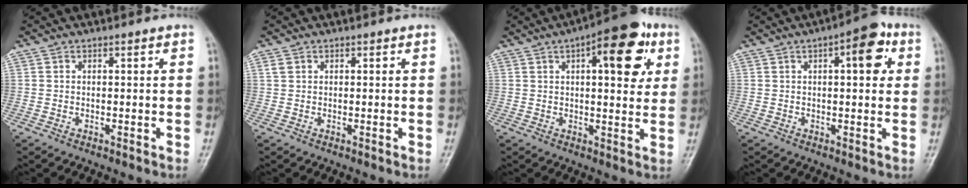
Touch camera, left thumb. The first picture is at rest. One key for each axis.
{"total": 1.1, "fx": 0.5, "fy": 0.9, "fz": 0.5, "tx": -0.005, "ty": 0.003, "tz": 0.011}
{"total": 14.1, "fx": 5.2, "fy": 5.5, "fz": 11.9, "tx": -0.124, "ty": -0.002, "tz": 0.061}
{"total": 8.1, "fx": 2.6, "fy": 3.1, "fz": 7.0, "tx": -0.072, "ty": 0.007, "tz": 0.024}